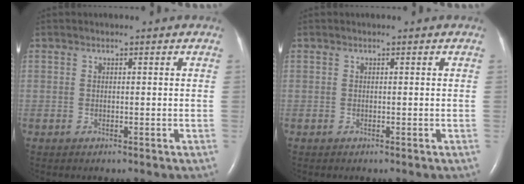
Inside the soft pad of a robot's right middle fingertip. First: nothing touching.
{"total": 0.0}